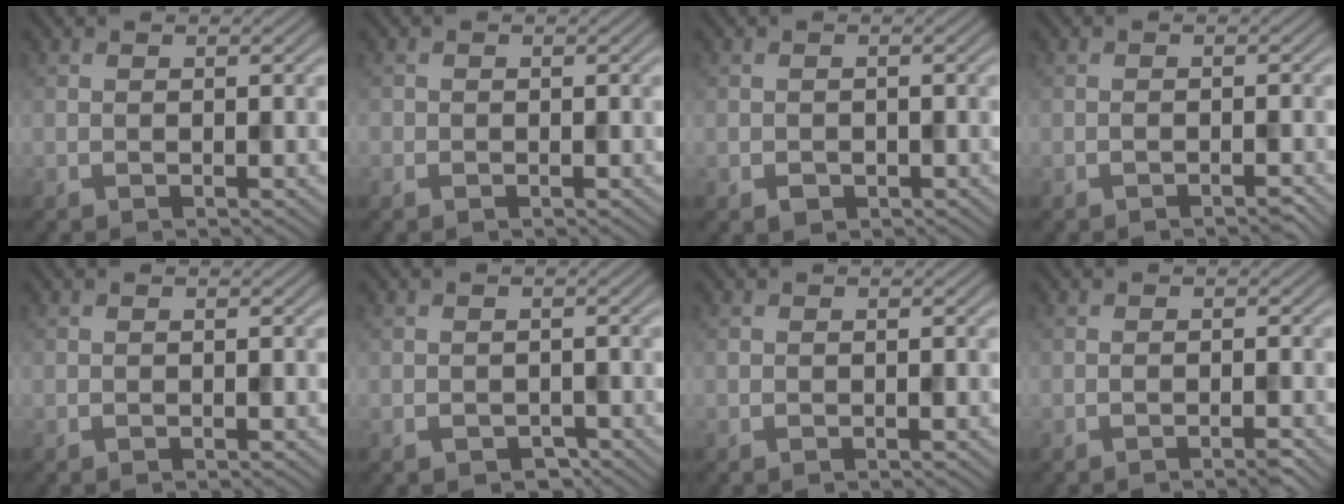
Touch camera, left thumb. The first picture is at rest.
{"total": 0.5, "force": [-0.2, 0.5, 0.0], "torque": [0.002, -0.004, -0.004]}
{"total": 1.2, "force": [-0.5, 1.0, 0.4], "torque": [-0.006, -0.006, -0.010]}
{"total": 1.0, "force": [-0.8, 0.1, 0.6], "torque": [-0.007, 0.004, -0.016]}
{"total": 0.0}
{"total": 1.6, "force": [-0.9, 1.1, 0.7], "torque": [-0.012, -0.008, -0.014]}
{"total": 0.0}
{"total": 1.2, "force": [-0.7, 0.0, 0.9], "torque": [-0.012, 0.004, -0.017]}